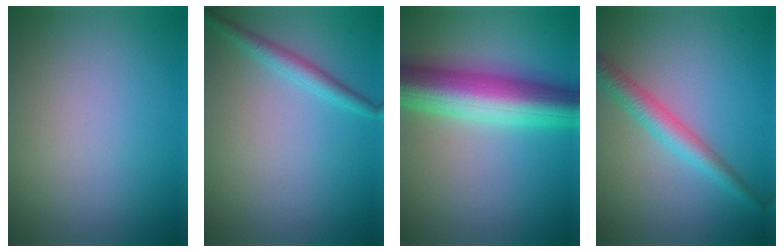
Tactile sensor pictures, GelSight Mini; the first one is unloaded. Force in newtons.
{"total": 2.0, "press": 2.0, "slide": 0.1}
{"total": 10.0, "press": 10.0, "slide": 0.2}
{"total": 3.1, "press": 3.1, "slide": 0.1}